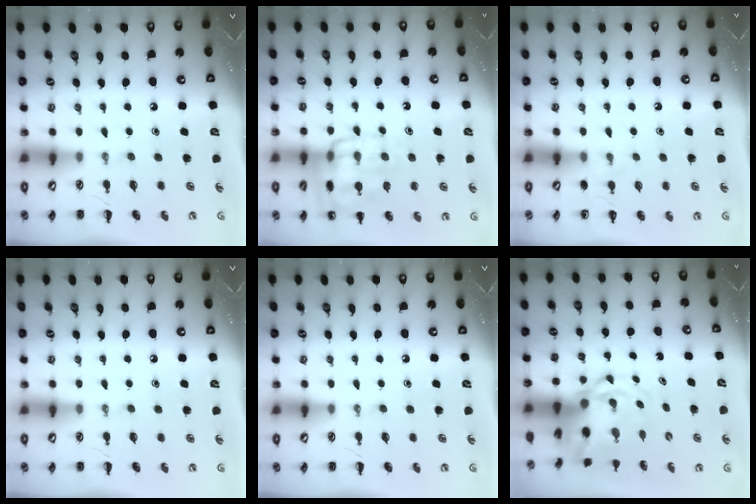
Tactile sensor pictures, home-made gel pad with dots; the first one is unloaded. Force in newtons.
{"total": 14.0, "press": 13.9, "slide": 1.2}
{"total": 5.3, "press": 4.9, "slide": 2.0}
{"total": 0.0}
{"total": 0.0}
{"total": 5.5, "press": 5.3, "slide": 1.3}